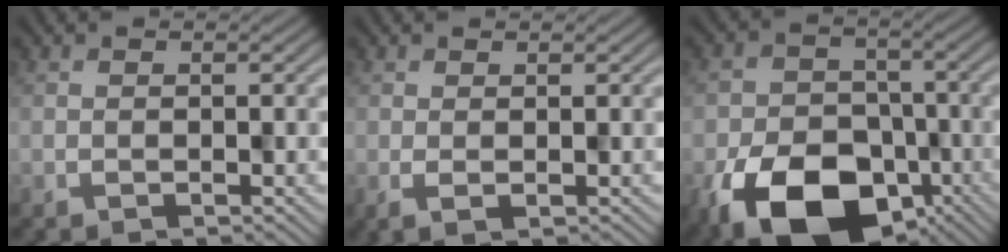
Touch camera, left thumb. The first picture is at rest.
{"total": 1.9, "force": [-0.1, 0.4, 1.8], "torque": [-0.037, 0.000, 0.002]}
{"total": 15.0, "force": [-8.0, 9.7, 8.2], "torque": [-0.162, -0.045, -0.131]}